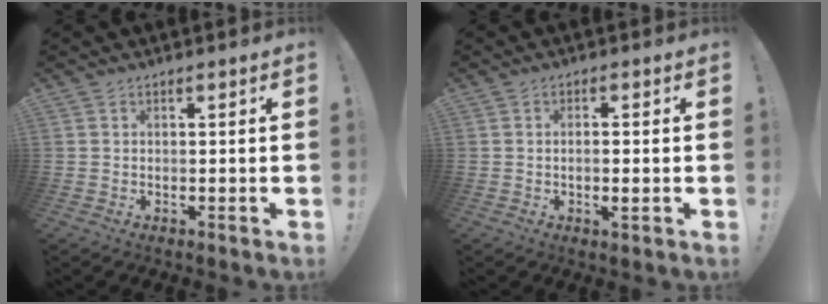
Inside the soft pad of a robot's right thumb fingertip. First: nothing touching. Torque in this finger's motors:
{"motor_torque": [0.22, -0.29, -0.03, 0.19, -0.04]}